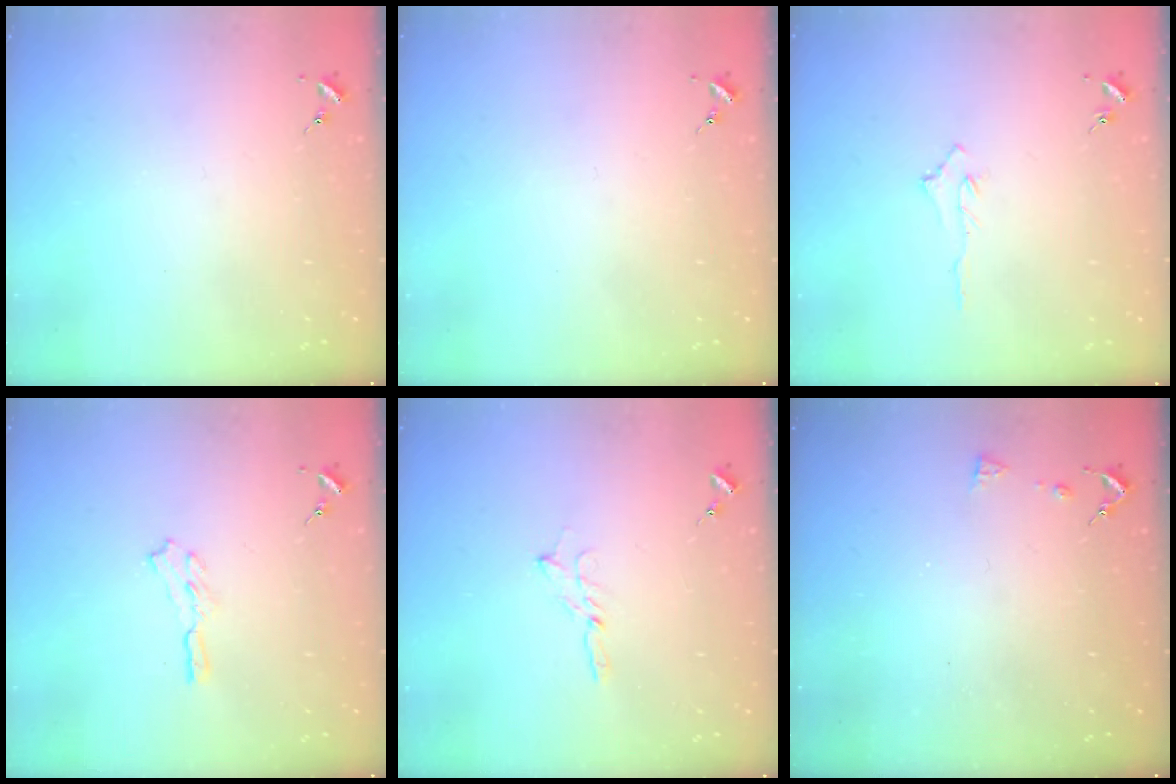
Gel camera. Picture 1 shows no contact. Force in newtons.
{"total": 0.0}
{"total": 2.9, "press": 2.9, "slide": 0.4}
{"total": 3.8, "press": 3.8, "slide": 0.3}
{"total": 2.0, "press": 2.0, "slide": 0.2}
{"total": 5.4, "press": 5.4, "slide": 0.8}